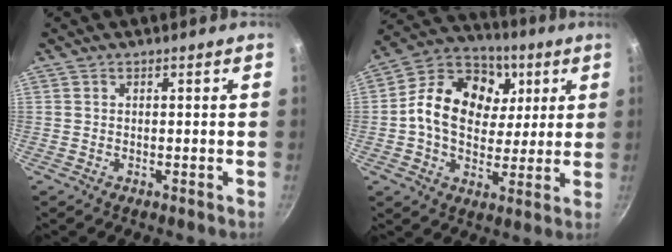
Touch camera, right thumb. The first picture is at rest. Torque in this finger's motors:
{"motor_torque": [0.94, 3.10, 1.25, -0.37, 0.13]}